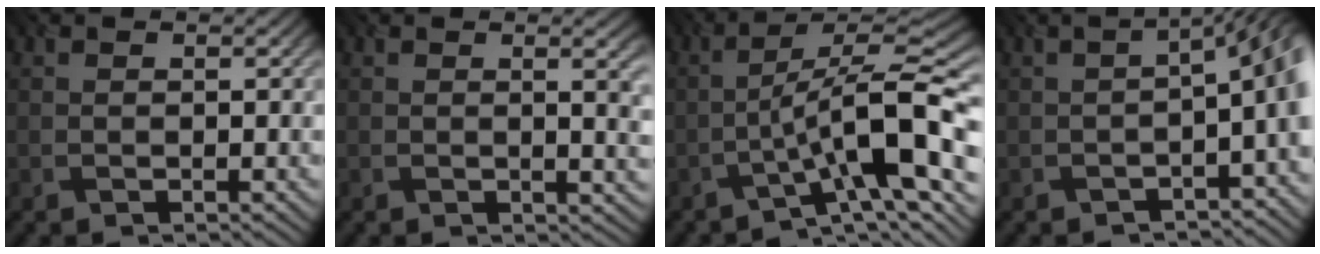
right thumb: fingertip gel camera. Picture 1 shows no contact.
{"total": 3.6, "force": [0.7, 0.9, 3.4], "torque": [-0.049, 0.004, 0.013]}
{"total": 12.8, "force": [-4.7, 3.1, 11.5], "torque": [-0.182, 0.012, -0.084]}
{"total": 6.6, "force": [-1.7, 2.4, 5.9], "torque": [-0.071, -0.008, -0.025]}